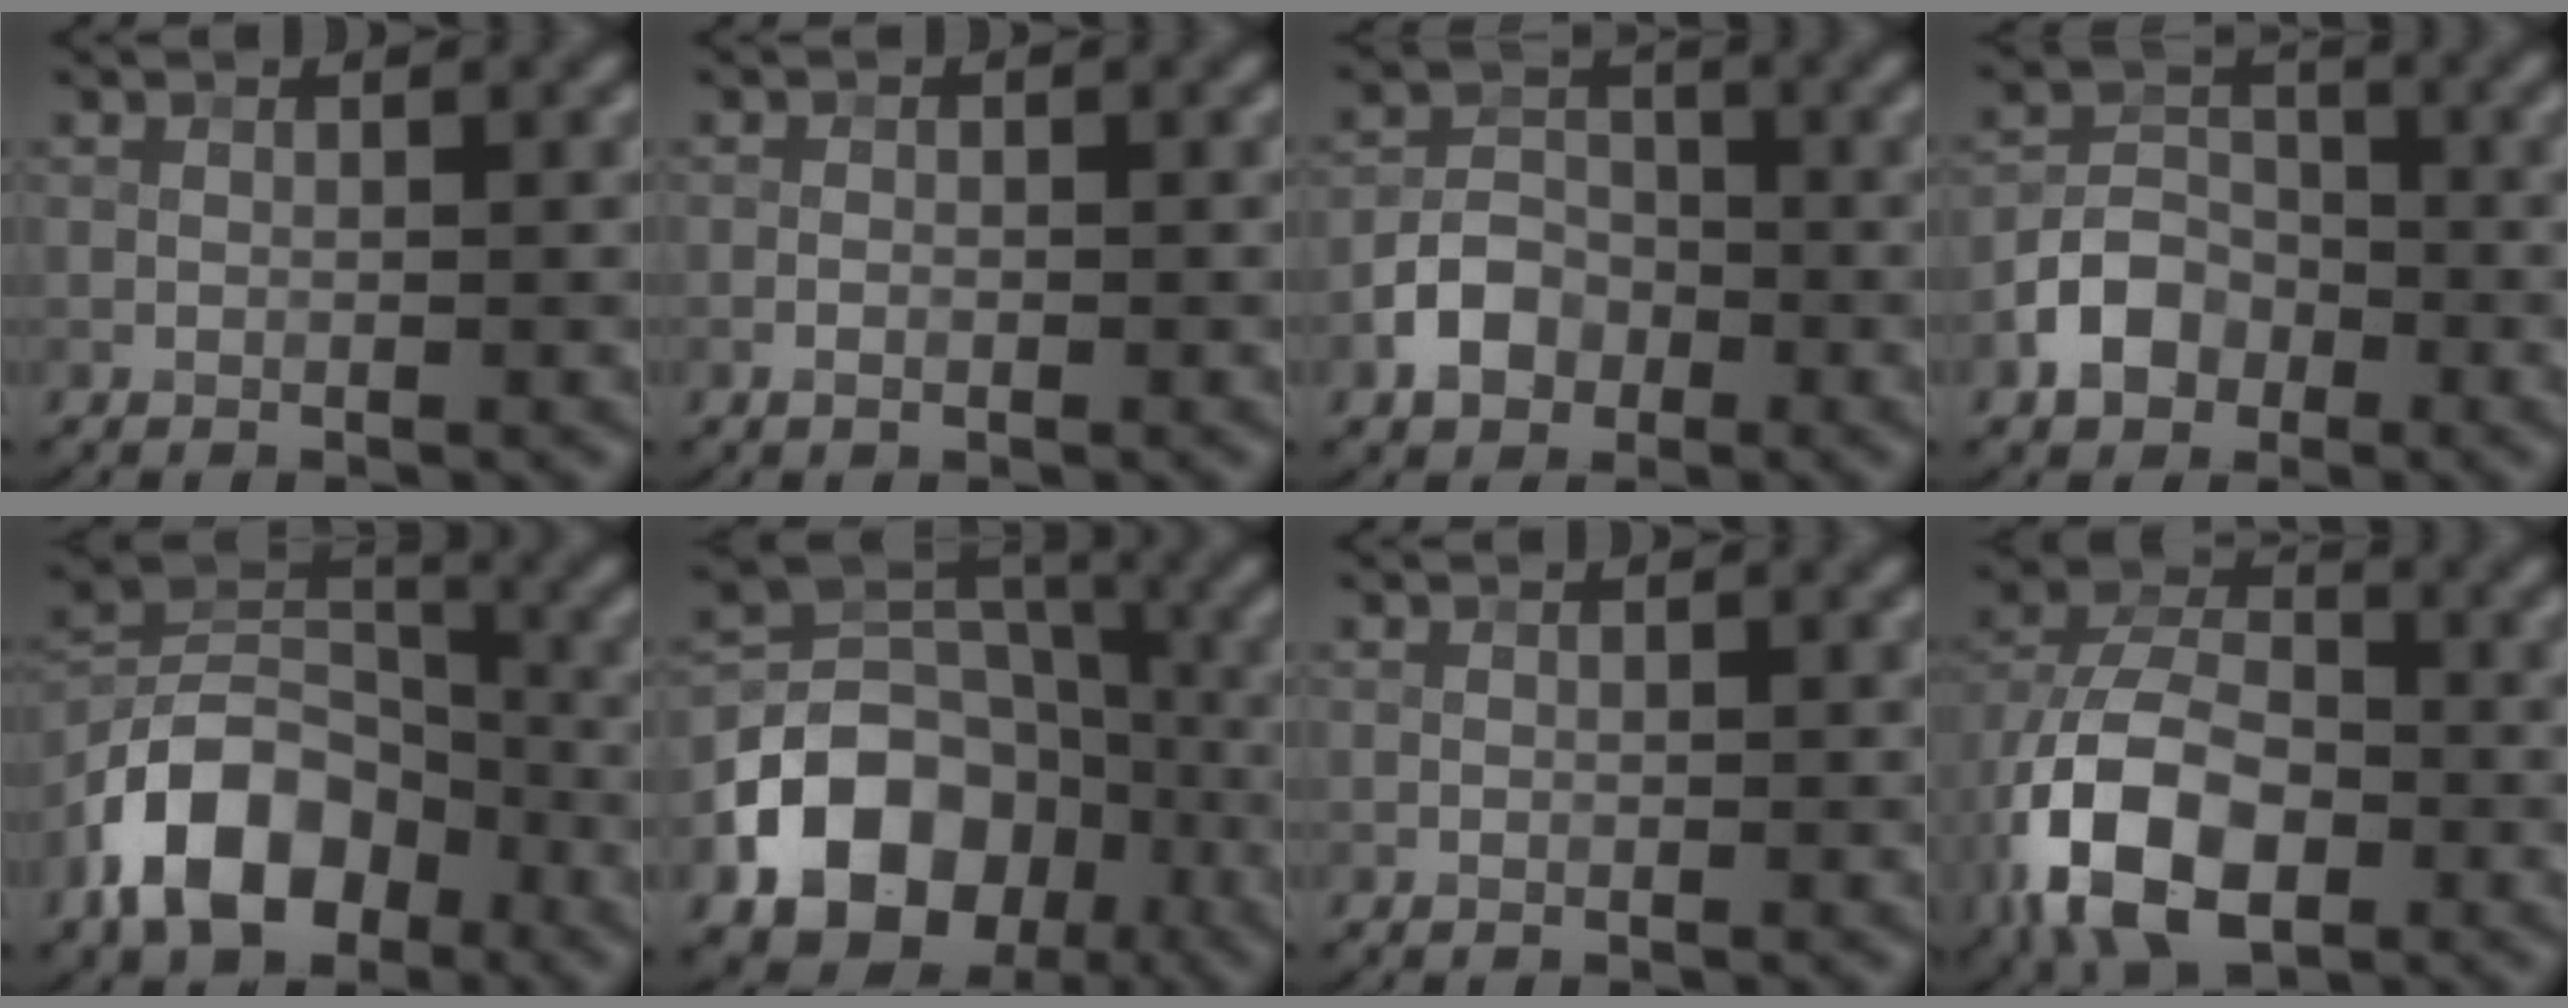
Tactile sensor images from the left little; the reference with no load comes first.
{"total": 1.2, "force": [-0.6, 0.7, 0.7], "torque": [-0.010, 0.003, -0.012]}
{"total": 4.1, "force": [-2.1, 3.0, 1.8], "torque": [-0.033, 0.006, -0.040]}
{"total": 4.6, "force": [-2.4, 3.4, 2.0], "torque": [-0.035, 0.005, -0.048]}
{"total": 10.5, "force": [-5.4, 6.5, 6.2], "torque": [-0.111, 0.010, -0.113]}
{"total": 12.9, "force": [-5.4, 9.9, 6.1], "torque": [-0.104, 0.004, -0.113]}
{"total": 0.0}
{"total": 12.3, "force": [-4.8, 7.5, 8.4], "torque": [-0.173, -0.010, -0.096]}